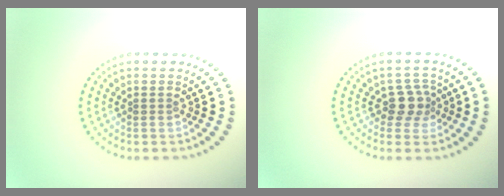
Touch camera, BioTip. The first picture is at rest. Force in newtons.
{"total": 2.3, "press": 2.0, "slide": 1.3}